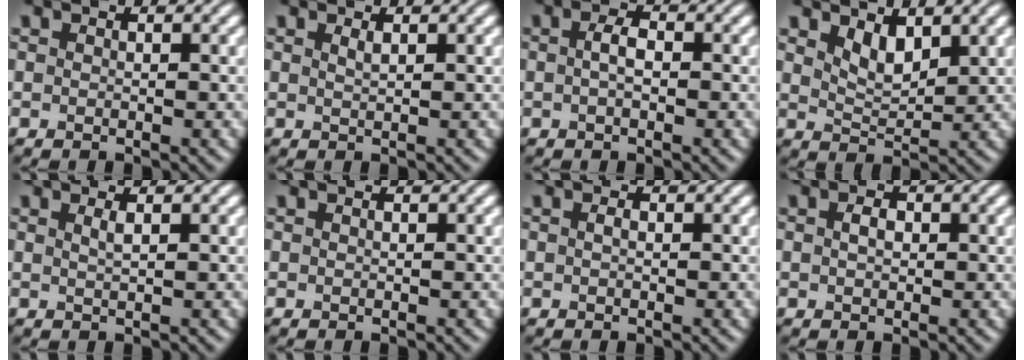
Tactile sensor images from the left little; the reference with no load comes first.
{"total": 0.7, "force": [0.5, 0.2, 0.5], "torque": [-0.007, 0.000, 0.008]}
{"total": 1.8, "force": [-0.1, 0.8, 1.6], "torque": [-0.033, 0.004, -0.004]}
{"total": 2.5, "force": [1.6, 1.1, 1.6], "torque": [-0.034, -0.009, 0.033]}
{"total": 1.1, "force": [0.5, 0.3, 0.9], "torque": [-0.013, 0.003, 0.006]}
{"total": 0.0}
{"total": 0.6, "force": [0.0, 0.3, 0.5], "torque": [-0.014, 0.001, 0.000]}
{"total": 1.4, "force": [0.1, 0.9, 1.0], "torque": [-0.022, 0.002, 0.001]}